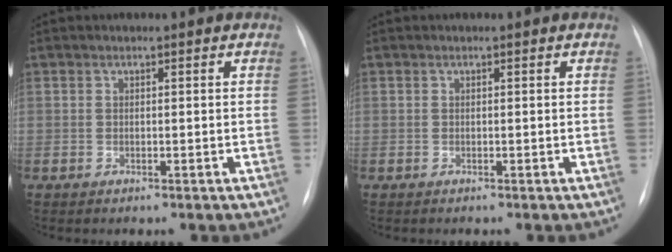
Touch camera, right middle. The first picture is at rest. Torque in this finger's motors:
{"motor_torque": [-0.21, -0.09, -0.01, -0.01]}